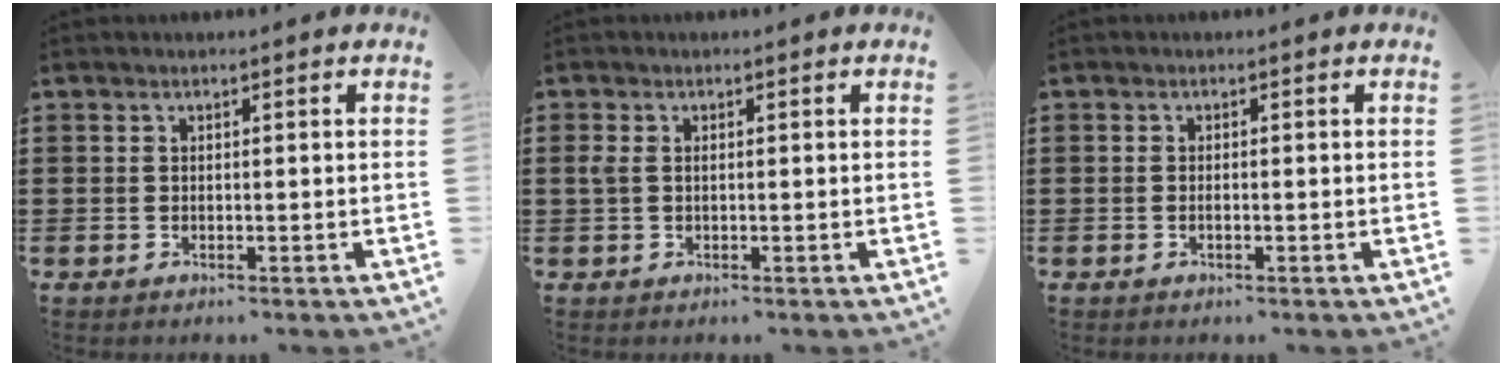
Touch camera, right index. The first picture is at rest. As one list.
[{"total": 1.4, "force": [0.1, 0.8, 1.1], "torque": [-0.032, 0.002, -0.002]}, {"total": 0.6, "force": [-0.3, 0.1, 0.5], "torque": [-0.010, -0.004, -0.004]}]